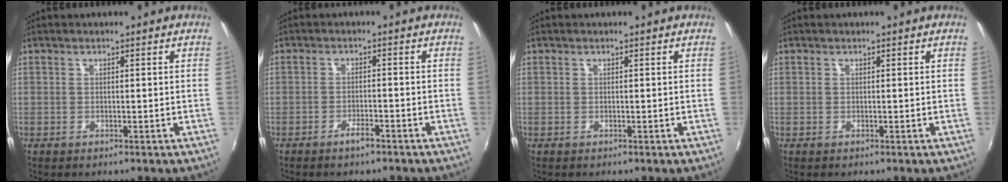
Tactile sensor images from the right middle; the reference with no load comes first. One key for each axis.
{"total": 2.6, "fx": -2.1, "fy": 0.6, "fz": 1.4, "tx": -0.036, "ty": -0.001, "tz": -0.037}
{"total": 0.0}
{"total": 0.0}